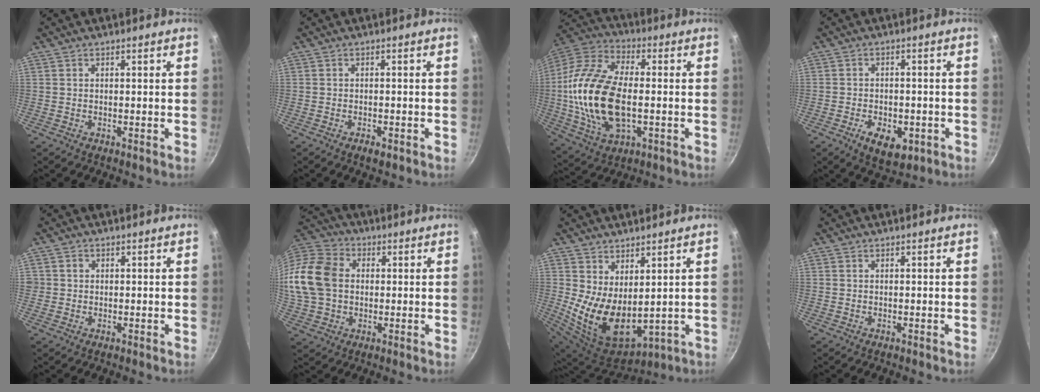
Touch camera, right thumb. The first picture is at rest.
{"total": 2.0, "force": [-1.2, 0.9, 1.4], "torque": [-0.026, 0.007, -0.018]}
{"total": 22.2, "force": [-1.5, 12.3, 18.4], "torque": [-0.372, 0.021, -0.033]}
{"total": 8.3, "force": [-3.5, 4.8, 5.9], "torque": [-0.076, 0.010, -0.043]}
{"total": 1.6, "force": [0.0, 1.5, 0.3], "torque": [0.003, 0.005, -0.002]}
{"total": 16.8, "force": [1.1, 13.0, 10.6], "torque": [-0.206, 0.024, 0.010]}
{"total": 13.0, "force": [2.3, 7.4, 10.4], "torque": [-0.171, -0.046, 0.067]}
{"total": 0.0}